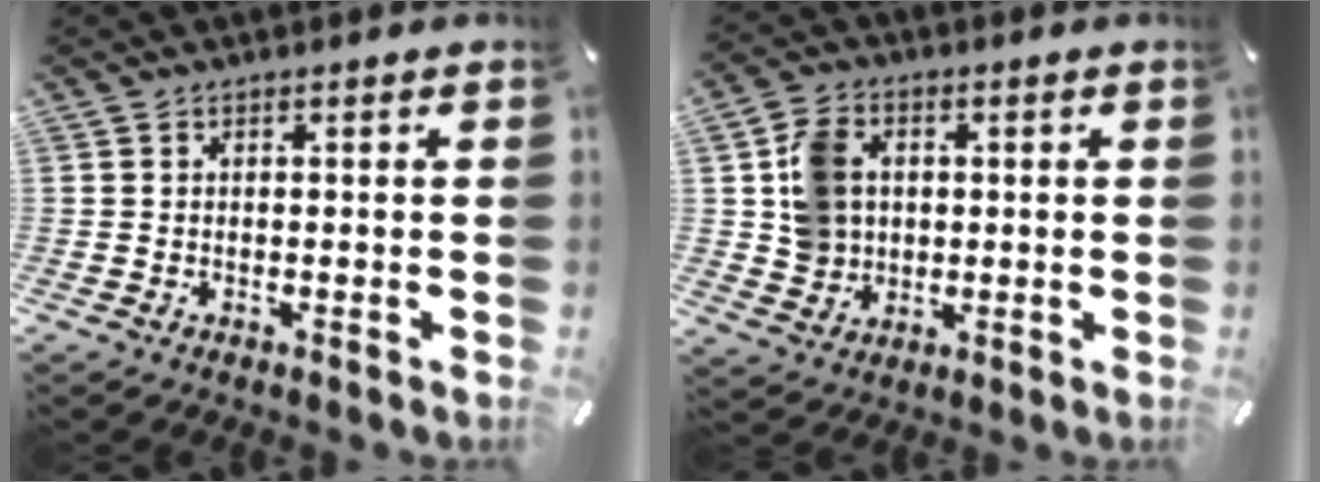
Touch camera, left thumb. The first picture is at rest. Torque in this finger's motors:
{"motor_torque": [1.32, 1.80, 0.70, -0.26, 0.16]}